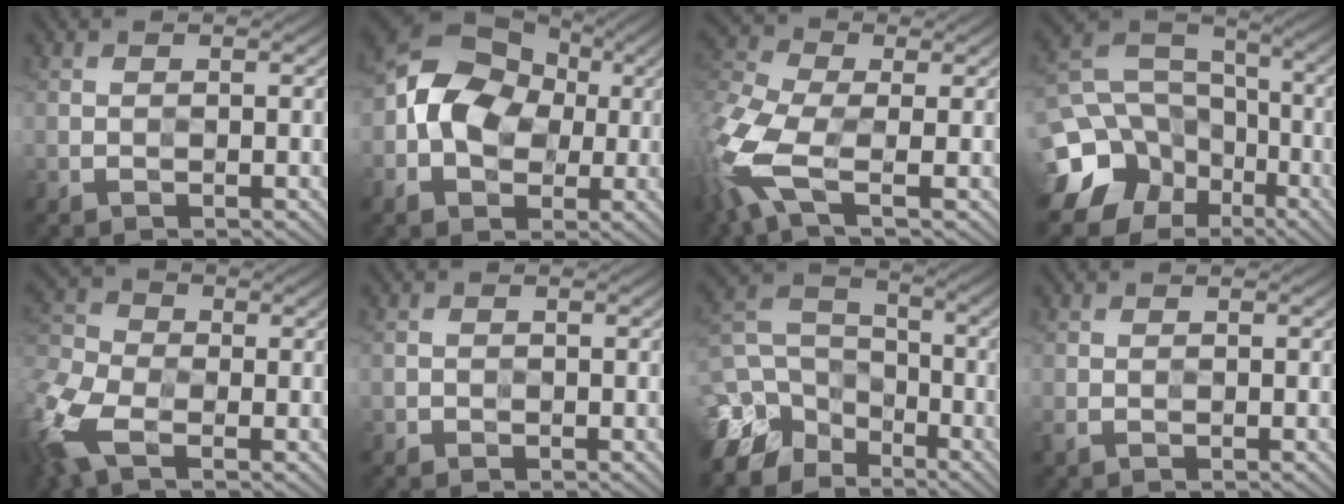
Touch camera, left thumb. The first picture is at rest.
{"total": 9.7, "force": [-0.2, 7.6, 6.0], "torque": [-0.123, 0.003, -0.023]}
{"total": 11.6, "force": [-3.9, 5.0, 9.8], "torque": [-0.265, -0.014, -0.088]}
{"total": 16.7, "force": [-6.9, 13.4, 7.2], "torque": [-0.200, -0.031, -0.118]}
{"total": 10.0, "force": [-4.7, 5.4, 6.9], "torque": [-0.199, -0.020, -0.107]}
{"total": 0.8, "force": [-0.4, 0.6, -0.1], "torque": [0.005, 0.001, -0.008]}
{"total": 12.1, "force": [-7.1, 8.4, 5.1], "torque": [-0.170, -0.022, -0.129]}
{"total": 1.3, "force": [-0.8, 0.7, 0.7], "torque": [-0.021, -0.004, -0.020]}